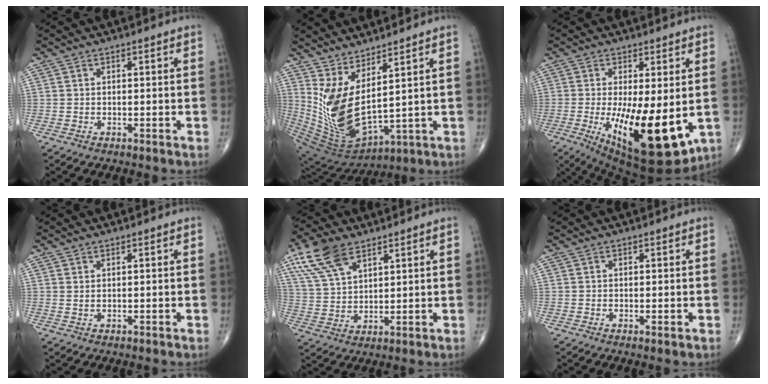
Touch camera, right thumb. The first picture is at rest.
{"total": 13.9, "force": [4.8, 4.6, 12.1], "torque": [-0.239, -0.061, 0.121]}
{"total": 17.7, "force": [-3.1, 6.2, 16.3], "torque": [-0.256, -0.036, -0.025]}
{"total": 0.7, "force": [0.5, 0.2, 0.5], "torque": [-0.011, -0.002, 0.010]}
{"total": 11.3, "force": [6.8, 5.6, 7.1], "torque": [-0.139, -0.012, 0.138]}
{"total": 0.7, "force": [-0.2, 0.1, 0.7], "torque": [-0.015, -0.004, -0.003]}